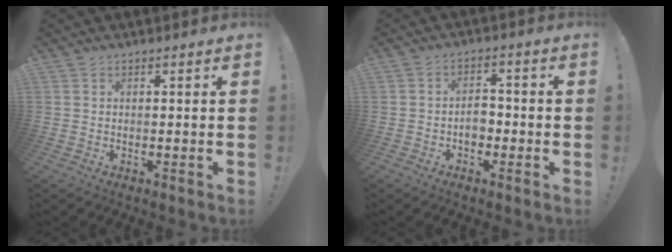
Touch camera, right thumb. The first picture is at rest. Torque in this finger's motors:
{"motor_torque": [0.62, 0.61, 0.26, -0.33, 0.17]}